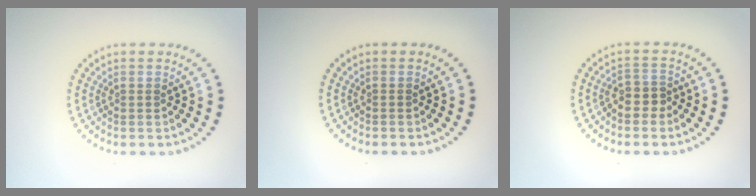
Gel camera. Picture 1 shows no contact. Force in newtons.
{"total": 0.0}
{"total": 1.8, "press": 1.5, "slide": 1.1}